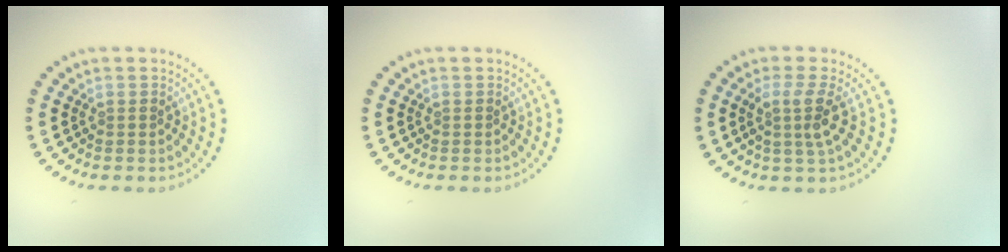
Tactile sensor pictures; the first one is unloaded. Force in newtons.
{"total": 0.0}
{"total": 2.6, "press": 2.0, "slide": 1.7}